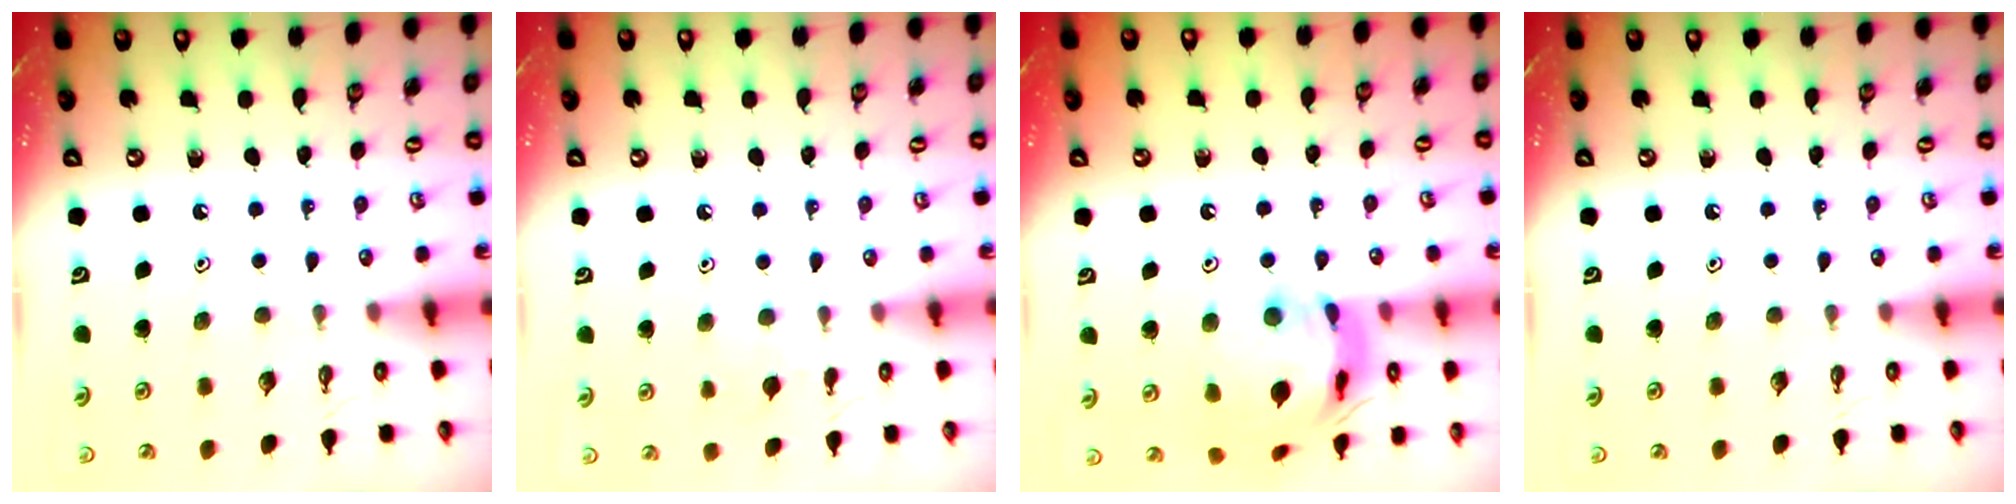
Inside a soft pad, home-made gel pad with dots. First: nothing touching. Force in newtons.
{"total": 3.3, "press": 3.3, "slide": 0.7}
{"total": 17.0, "press": 16.9, "slide": 2.0}
{"total": 0.0}